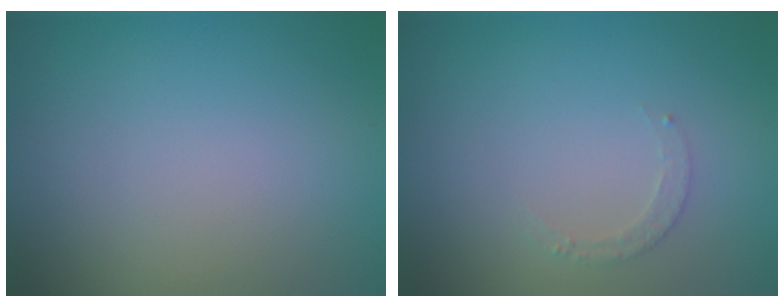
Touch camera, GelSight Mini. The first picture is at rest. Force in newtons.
{"total": 1.3, "press": 1.2, "slide": 0.2}